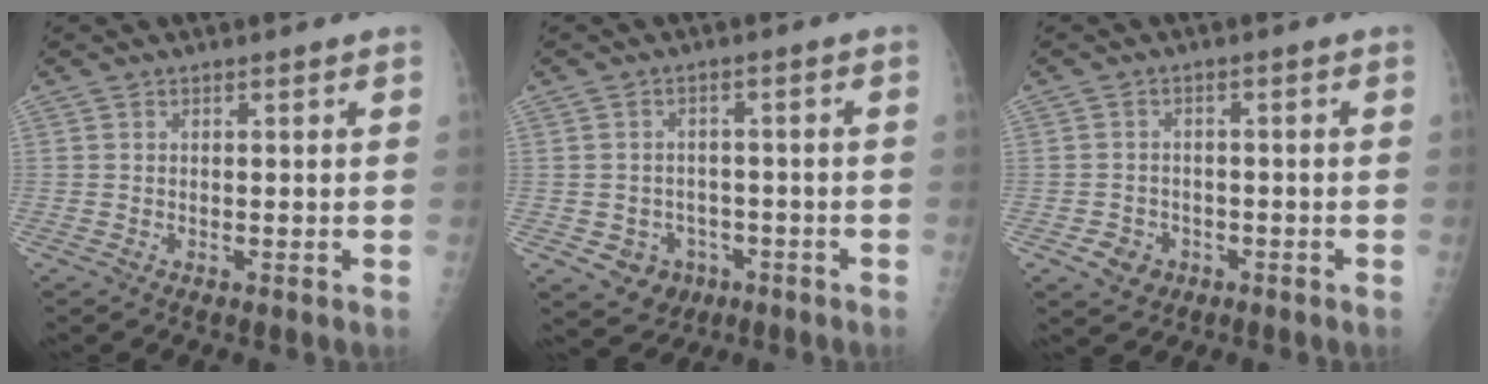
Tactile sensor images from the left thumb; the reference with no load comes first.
{"total": 6.7, "force": [-2.8, 5.8, 1.9], "torque": [-0.012, 0.021, -0.030]}
{"total": 4.3, "force": [-2.0, 3.6, 1.3], "torque": [-0.006, 0.014, -0.026]}